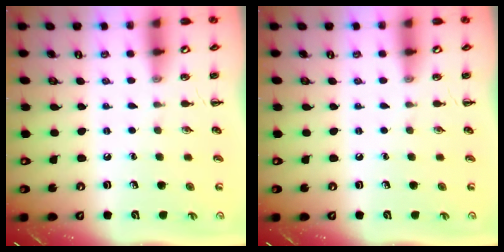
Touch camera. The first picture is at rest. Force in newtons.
{"total": 0.0}